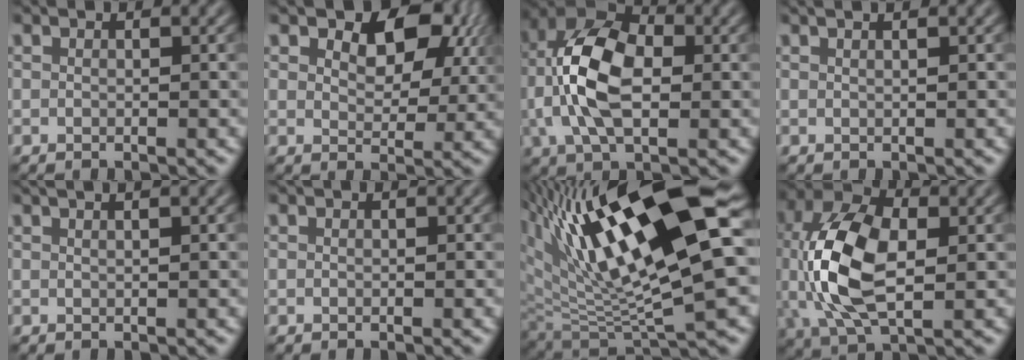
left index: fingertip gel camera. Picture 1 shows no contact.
{"total": 6.8, "force": [2.8, 4.0, 4.7], "torque": [-0.077, -0.005, 0.042]}
{"total": 9.5, "force": [-0.2, 5.3, 7.8], "torque": [-0.162, 0.017, -0.015]}
{"total": 2.1, "force": [1.3, 0.9, 1.4], "torque": [-0.002, -0.001, -0.007]}
{"total": 3.5, "force": [2.1, 1.6, 2.3], "torque": [-0.005, 0.021, -0.007]}
{"total": 0.0}
{"total": 15.6, "force": [6.1, 4.7, 13.5], "torque": [-0.232, 0.002, 0.108]}
{"total": 10.6, "force": [-0.1, 6.0, 8.8], "torque": [-0.195, 0.003, -0.002]}